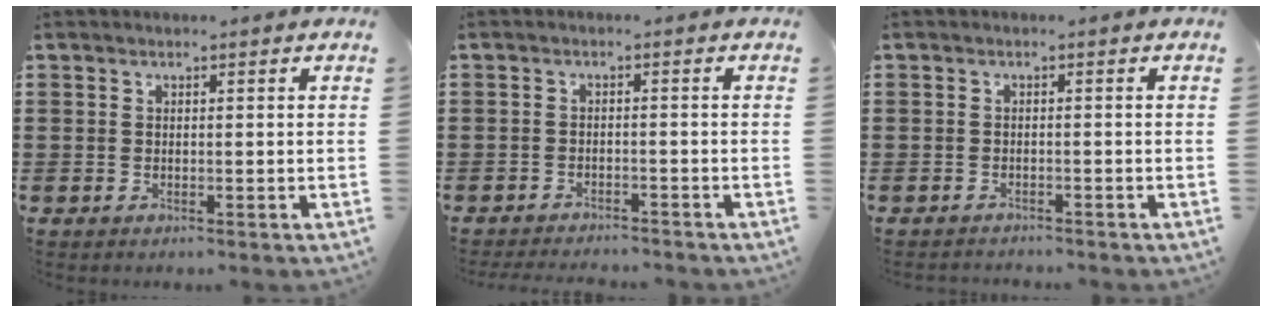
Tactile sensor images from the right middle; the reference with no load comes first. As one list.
[{"total": 2.0, "force": [-2.0, 0.1, 0.1], "torque": [-0.007, -0.001, -0.042]}, {"total": 1.2, "force": [-1.1, 0.2, -0.2], "torque": [0.001, 0.004, -0.026]}]